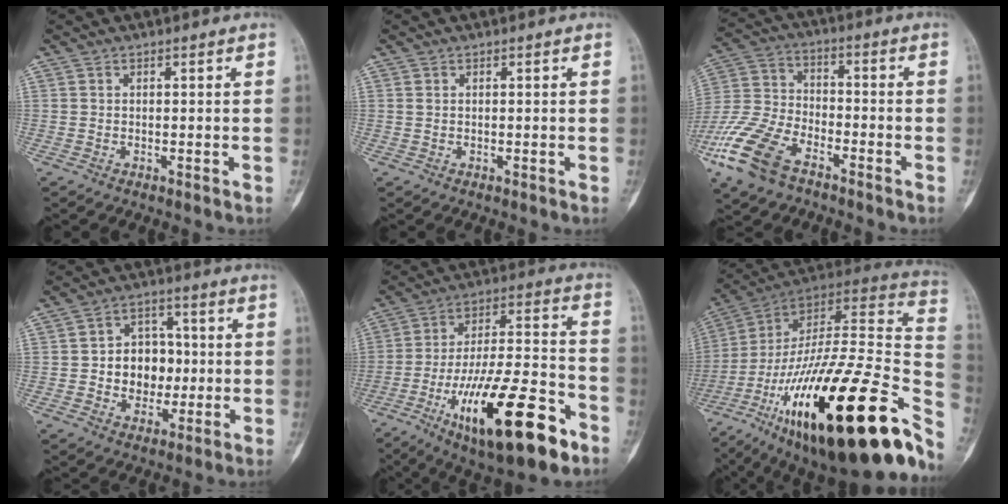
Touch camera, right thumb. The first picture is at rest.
{"total": 0.7, "force": [0.0, 0.5, 0.5], "torque": [-0.013, 0.000, 0.002]}
{"total": 15.7, "force": [-9.2, 8.1, 9.8], "torque": [-0.214, 0.028, -0.187]}
{"total": 10.0, "force": [-0.5, 8.0, 5.9], "torque": [-0.037, 0.021, -0.005]}
{"total": 25.3, "force": [-12.2, 7.9, 20.7], "torque": [-0.339, 0.058, -0.192]}
{"total": 42.4, "force": [-17.8, 12.4, 36.5], "torque": [-0.496, 0.050, -0.283]}